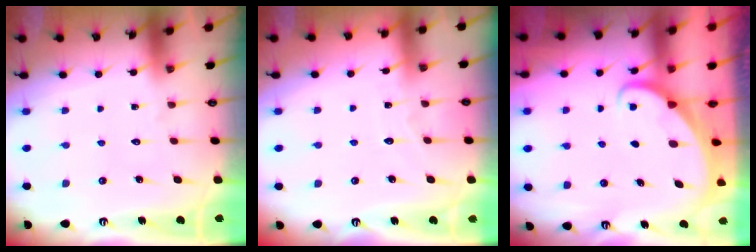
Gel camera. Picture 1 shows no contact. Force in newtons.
{"total": 2.8, "press": 2.7, "slide": 0.4}
{"total": 1.6, "press": 1.6, "slide": 0.1}